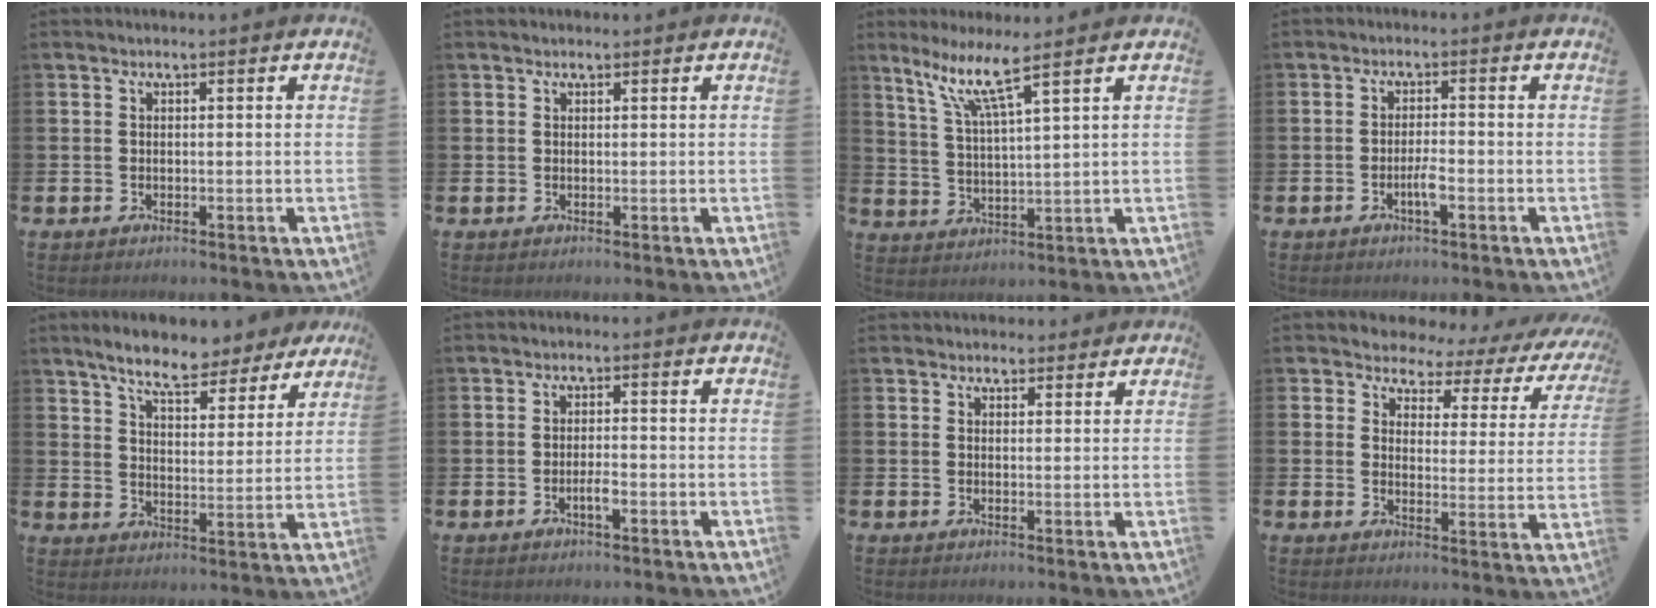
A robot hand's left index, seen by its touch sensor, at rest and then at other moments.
{"total": 0.7, "force": [0.6, 0.3, 0.1], "torque": [0.009, -0.002, 0.010]}
{"total": 7.6, "force": [5.8, 0.1, 5.0], "torque": [-0.109, -0.025, 0.097]}
{"total": 2.2, "force": [-0.9, 0.3, 2.0], "torque": [-0.040, 0.003, -0.016]}
{"total": 8.0, "force": [7.3, 1.6, 2.8], "torque": [-0.068, -0.039, 0.127]}
{"total": 1.7, "force": [-0.7, 0.4, 1.5], "torque": [-0.033, 0.003, -0.013]}
{"total": 2.2, "force": [2.1, 0.7, -0.1], "torque": [0.009, -0.009, 0.038]}
{"total": 2.9, "force": [2.1, 2.0, 0.3], "torque": [-0.019, -0.028, 0.024]}